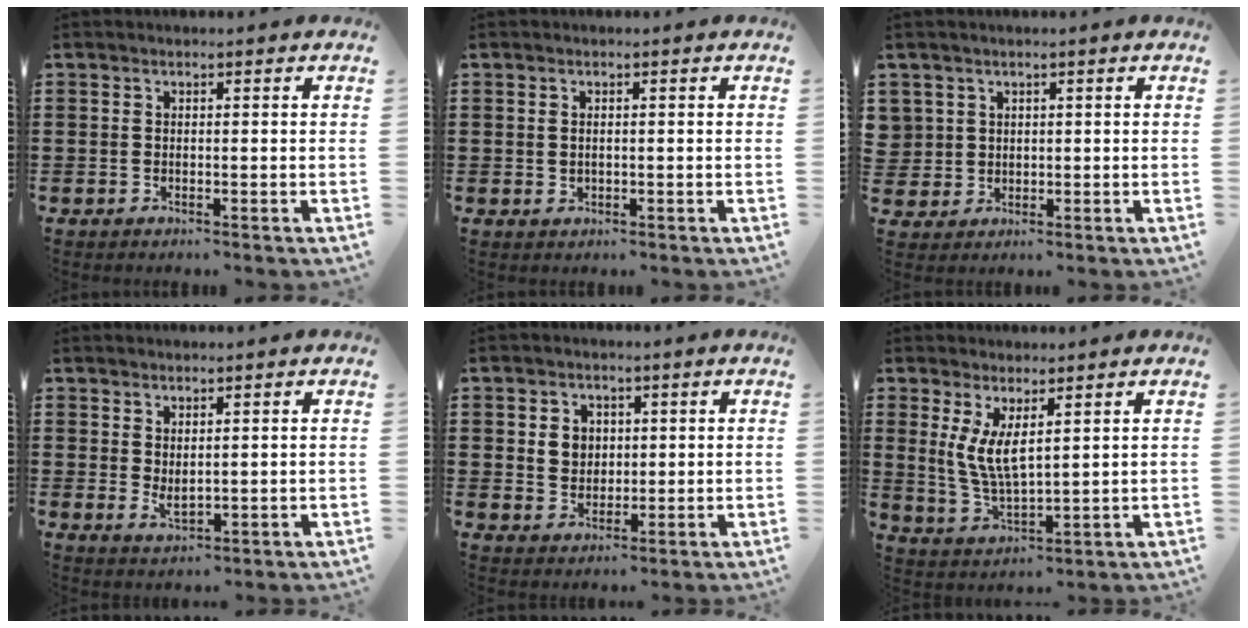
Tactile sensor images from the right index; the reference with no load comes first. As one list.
[{"total": 0.9, "force": [0.1, 0.6, 0.7], "torque": [-0.015, 0.004, 0.002]}, {"total": 2.6, "force": [1.0, 2.4, 0.0], "torque": [-0.013, 0.010, 0.018]}, {"total": 2.0, "force": [1.0, 0.7, 1.5], "torque": [-0.030, -0.002, 0.020]}, {"total": 3.4, "force": [0.9, 3.1, 1.2], "torque": [-0.037, 0.011, 0.015]}, {"total": 5.7, "force": [2.1, 2.0, 5.0], "torque": [-0.118, -0.008, 0.036]}]